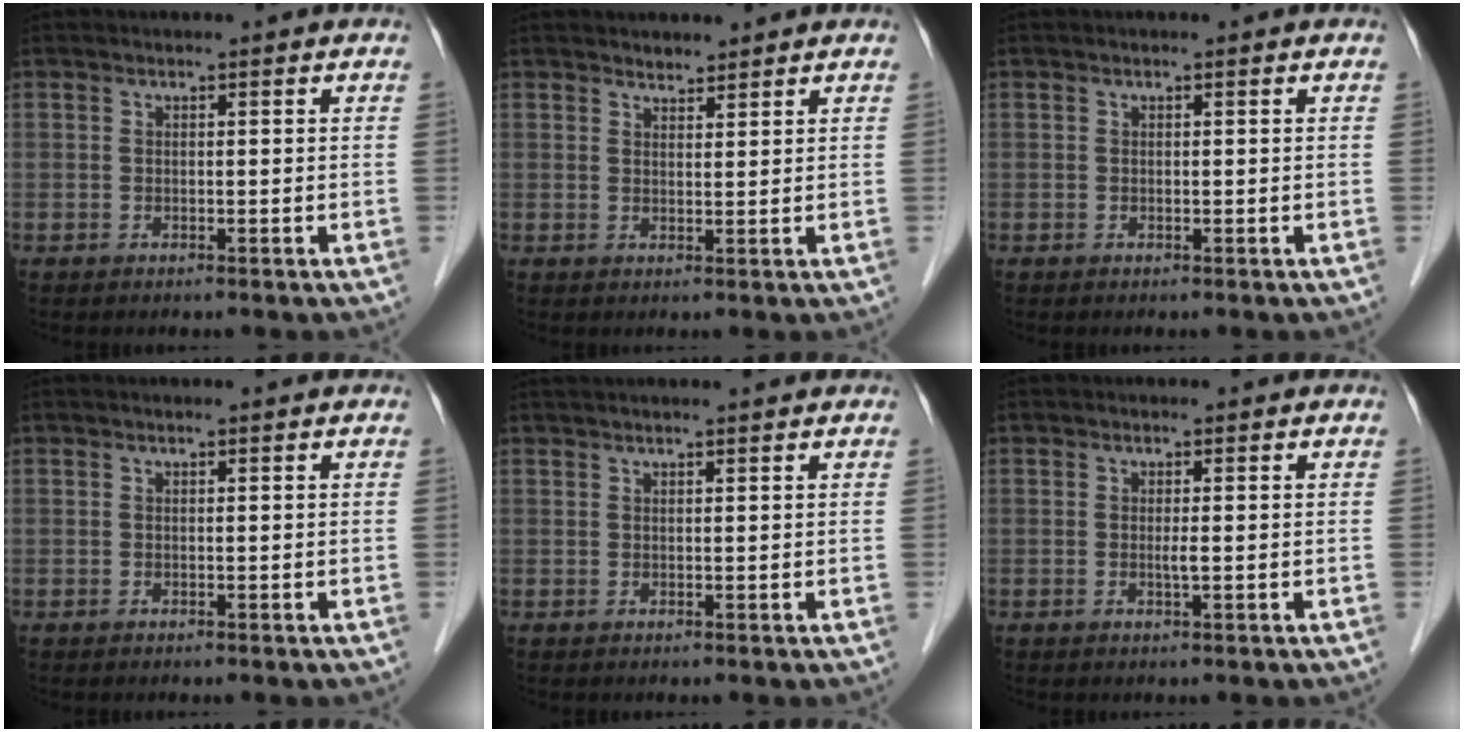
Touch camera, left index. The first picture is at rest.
{"total": 1.9, "force": [1.8, 0.6, 0.4], "torque": [-0.010, 0.006, 0.032]}
{"total": 0.0}
{"total": 0.0}
{"total": 5.8, "force": [5.2, 0.0, 2.5], "torque": [-0.033, 0.033, 0.070]}
{"total": 1.0, "force": [-0.1, -0.1, 1.0], "torque": [-0.023, -0.003, -0.002]}